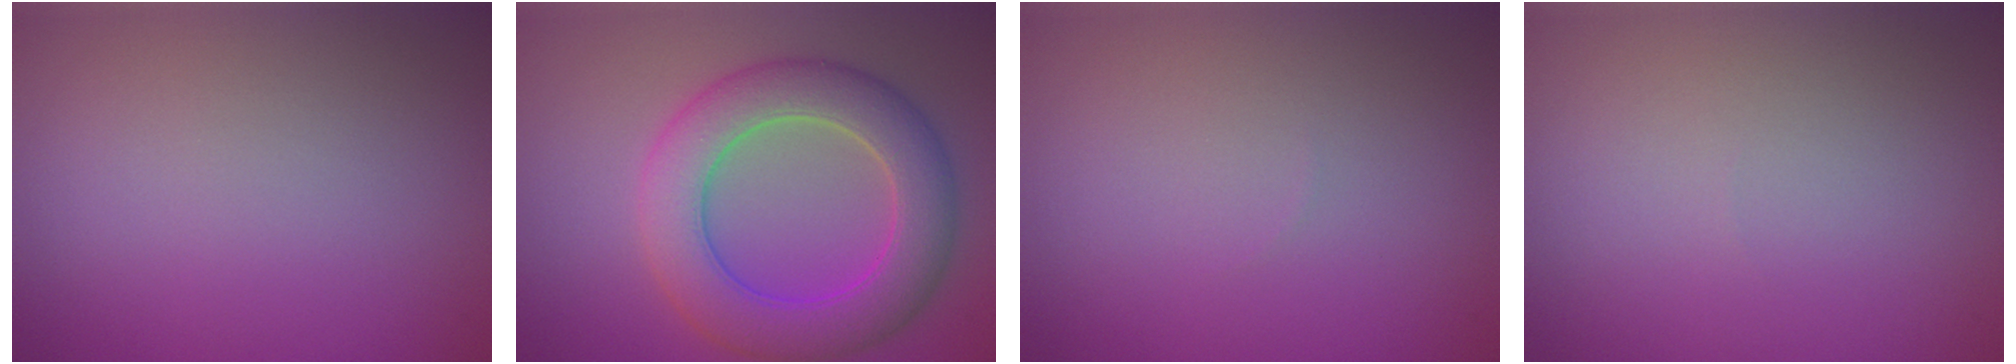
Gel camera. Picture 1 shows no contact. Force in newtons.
{"total": 7.3, "press": 7.3, "slide": 0.2}
{"total": 0.0}
{"total": 0.0}